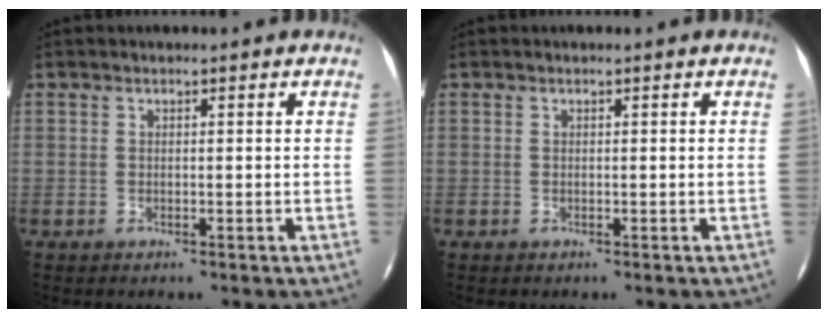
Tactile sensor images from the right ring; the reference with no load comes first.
{"total": 0.0}